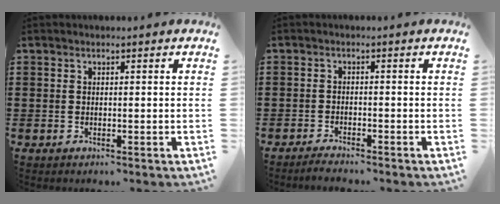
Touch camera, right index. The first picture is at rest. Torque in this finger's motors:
{"motor_torque": [-1.07, 1.07, -0.12, -0.10]}